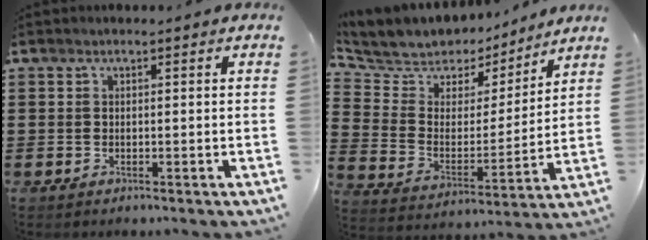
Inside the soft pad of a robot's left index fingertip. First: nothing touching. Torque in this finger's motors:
{"motor_torque": [2.14, 0.00, 0.36, 0.09]}